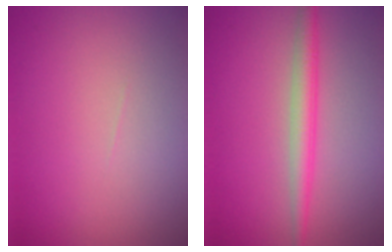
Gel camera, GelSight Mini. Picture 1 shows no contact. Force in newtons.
{"total": 2.7, "press": 2.7, "slide": 0.1}